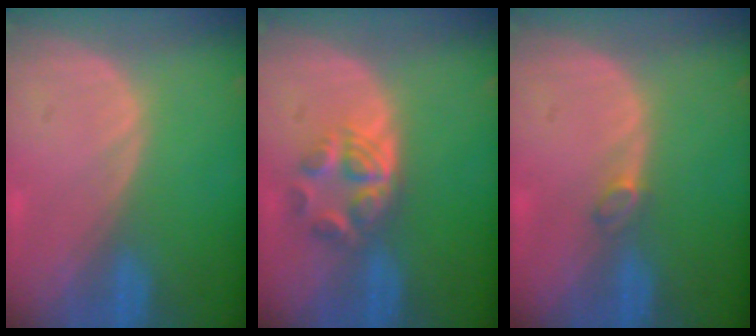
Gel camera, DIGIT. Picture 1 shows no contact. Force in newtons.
{"total": 5.9, "press": 5.0, "slide": 3.3}
{"total": 1.4, "press": 1.3, "slide": 0.3}